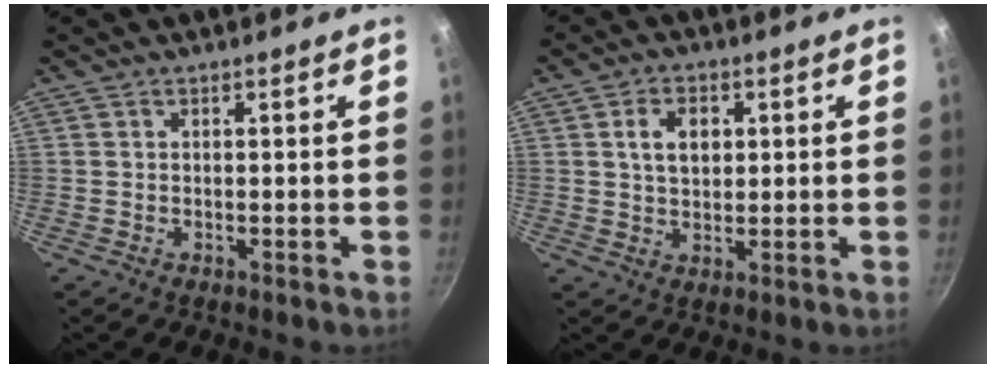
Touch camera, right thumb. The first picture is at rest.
{"total": 6.1, "force": [1.5, 4.3, 4.1], "torque": [-0.052, 0.000, 0.026]}